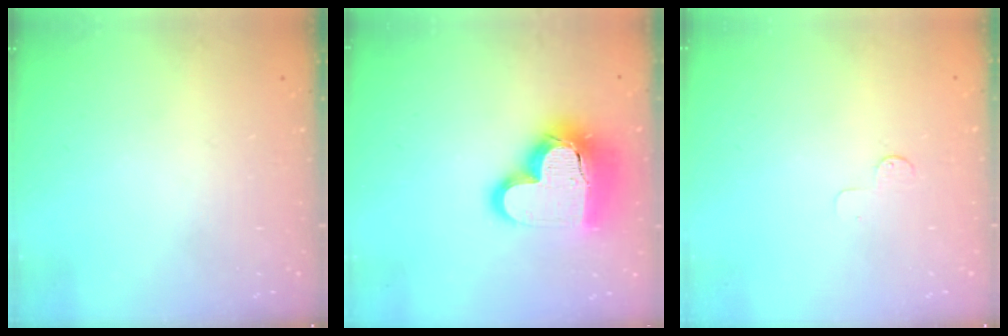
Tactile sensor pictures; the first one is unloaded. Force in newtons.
{"total": 20.1, "press": 20.1, "slide": 1.7}
{"total": 2.7, "press": 2.7, "slide": 0.2}